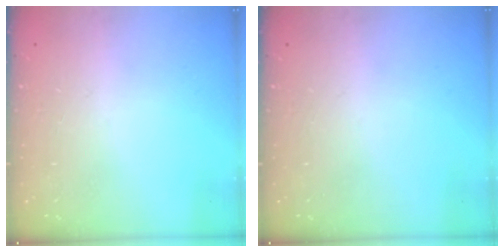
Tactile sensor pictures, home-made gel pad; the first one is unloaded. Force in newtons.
{"total": 0.0}